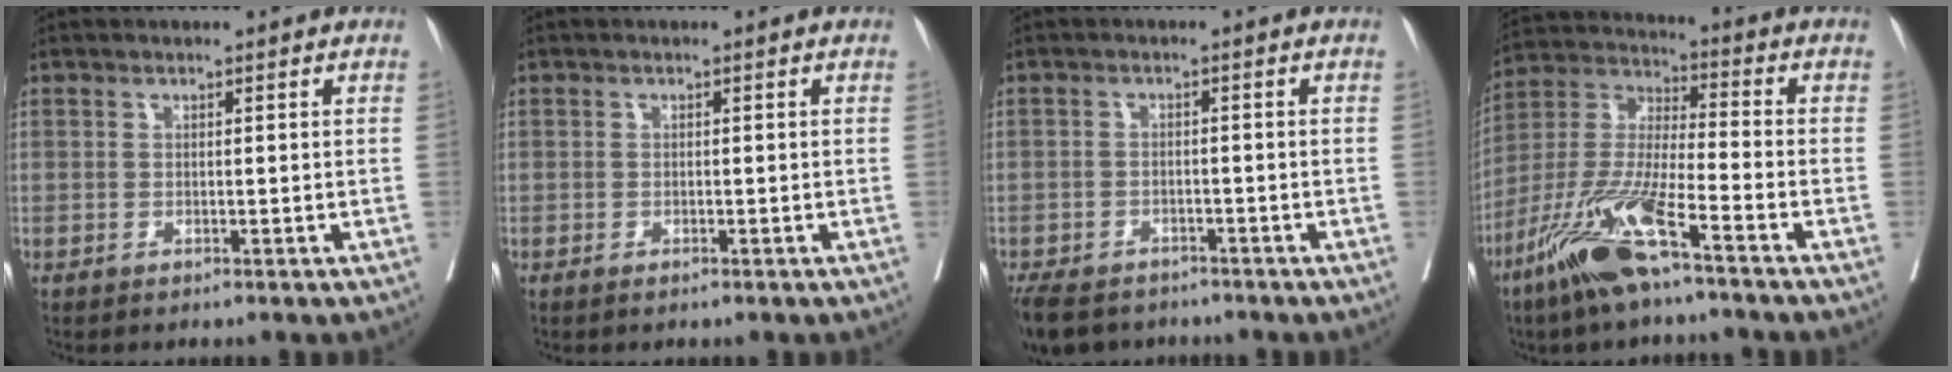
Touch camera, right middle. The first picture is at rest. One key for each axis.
{"total": 0.6, "fx": -0.4, "fy": 0.2, "fz": 0.4, "tx": -0.010, "ty": -0.002, "tz": -0.004}
{"total": 9.3, "fx": -7.1, "fy": 4.7, "fz": 3.6, "tx": -0.081, "ty": -0.016, "tz": -0.103}
{"total": 14.0, "fx": -8.5, "fy": 1.5, "fz": 11.0, "tx": -0.238, "ty": -0.027, "tz": -0.170}